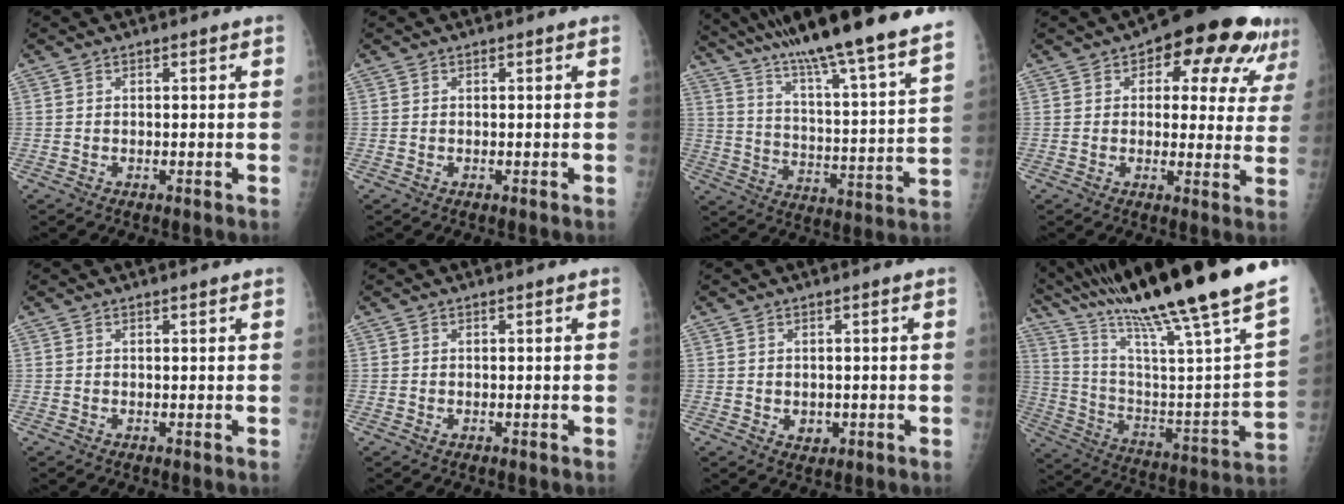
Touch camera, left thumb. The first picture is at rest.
{"total": 0.0}
{"total": 30.3, "force": [25.0, 1.5, 17.0], "torque": [-0.258, -0.108, 0.364]}
{"total": 16.1, "force": [8.3, 7.9, 11.2], "torque": [-0.089, -0.012, 0.099]}
{"total": 1.0, "force": [0.8, -0.1, 0.5], "torque": [-0.006, -0.001, 0.016]}
{"total": 0.6, "force": [0.3, 0.1, 0.5], "torque": [-0.009, 0.004, 0.006]}
{"total": 2.0, "force": [0.2, 1.4, 1.4], "torque": [-0.014, -0.005, 0.010]}
{"total": 38.0, "force": [26.9, 4.1, 26.5], "torque": [-0.383, -0.084, 0.413]}